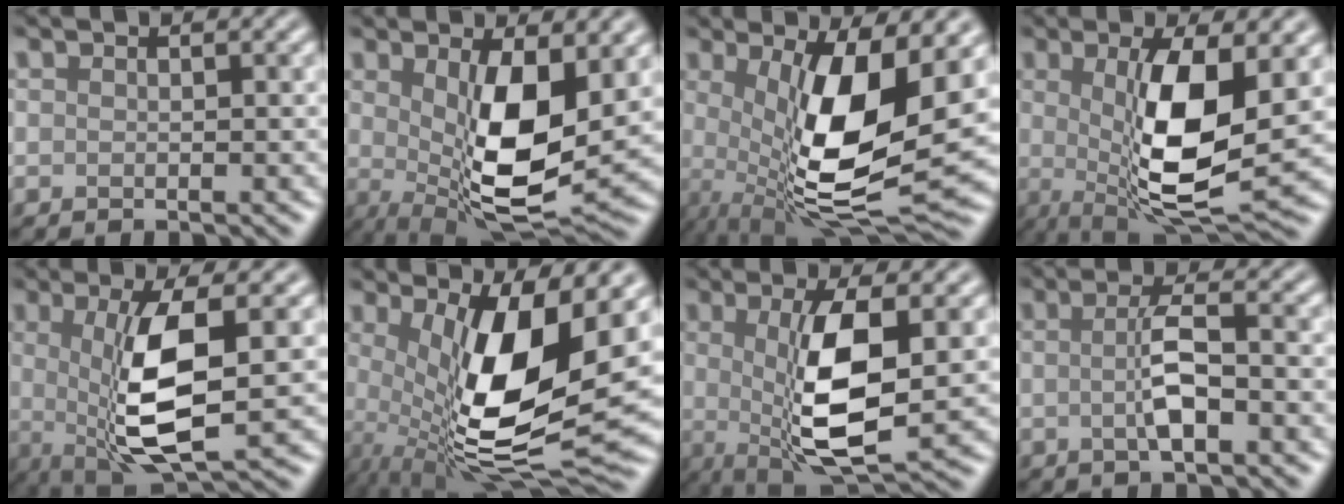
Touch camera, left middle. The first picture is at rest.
{"total": 9.5, "force": [0.6, 3.4, 8.8], "torque": [-0.157, -0.021, 0.017]}
{"total": 11.4, "force": [0.3, 3.4, 10.9], "torque": [-0.190, -0.022, 0.010]}
{"total": 9.2, "force": [0.2, 2.6, 8.8], "torque": [-0.155, -0.016, 0.009]}
{"total": 8.2, "force": [0.0, 2.5, 7.9], "torque": [-0.146, -0.014, 0.006]}
{"total": 12.7, "force": [0.4, 4.3, 12.0], "torque": [-0.208, -0.022, 0.012]}
{"total": 8.1, "force": [0.0, 2.3, 7.7], "torque": [-0.141, -0.014, 0.006]}
{"total": 3.1, "force": [-0.7, 0.6, 3.0], "torque": [-0.059, -0.002, -0.011]}